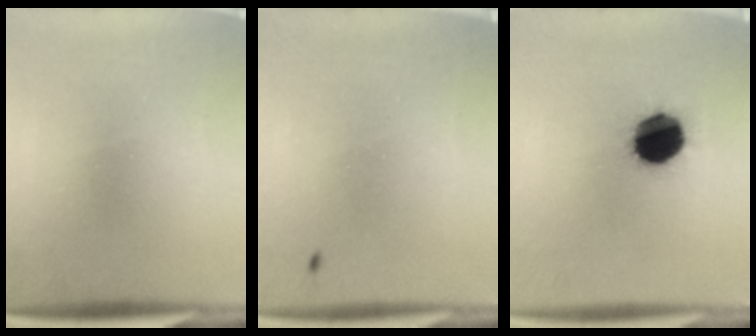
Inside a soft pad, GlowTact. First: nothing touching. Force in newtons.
{"total": 0.8}
{"total": 14.9}